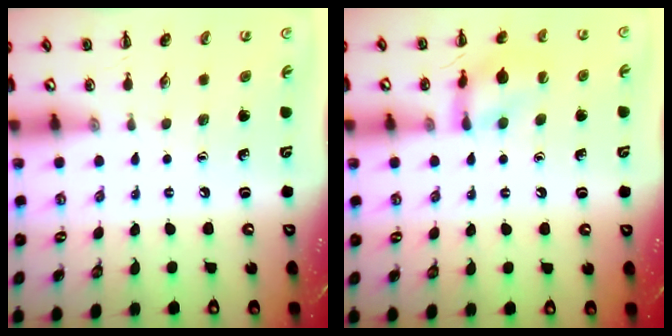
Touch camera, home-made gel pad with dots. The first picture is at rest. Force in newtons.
{"total": 13.1, "press": 13.0, "slide": 1.7}